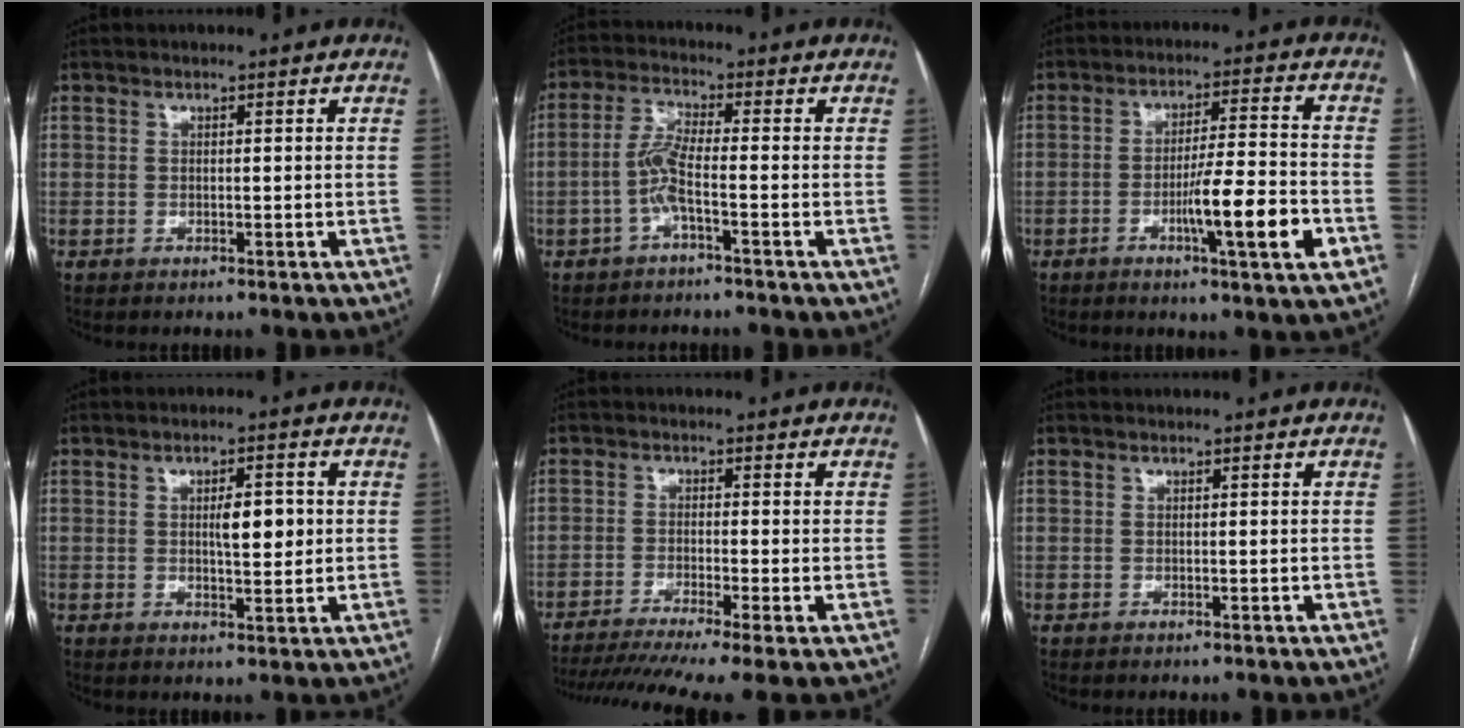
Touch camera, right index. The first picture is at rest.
{"total": 4.7, "force": [-1.8, 0.2, 4.3], "torque": [-0.094, 0.010, -0.038]}
{"total": 11.1, "force": [-3.9, 0.1, 10.4], "torque": [-0.165, -0.007, -0.064]}
{"total": 4.9, "force": [0.6, 1.4, 4.6], "torque": [-0.070, 0.003, 0.010]}
{"total": 12.4, "force": [-9.2, 0.0, 8.3], "torque": [-0.135, -0.023, -0.148]}
{"total": 0.0}